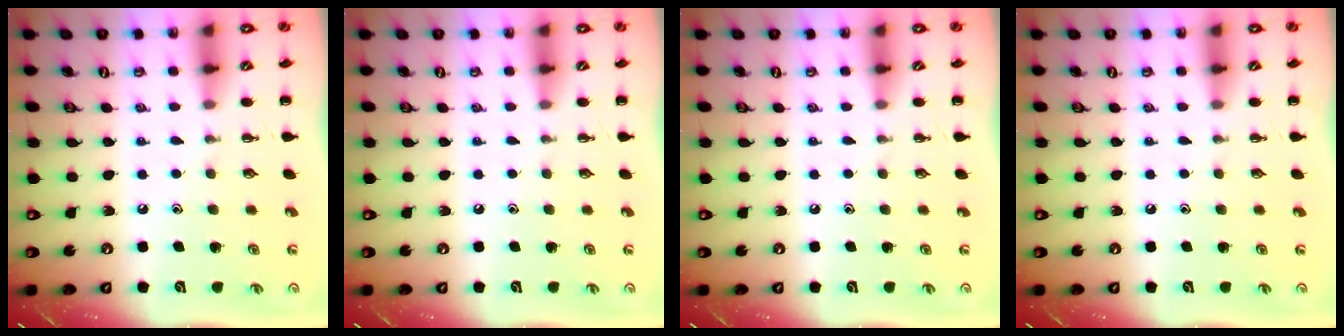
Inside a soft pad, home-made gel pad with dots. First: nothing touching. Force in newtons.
{"total": 0.0}
{"total": 0.0}
{"total": 0.0}